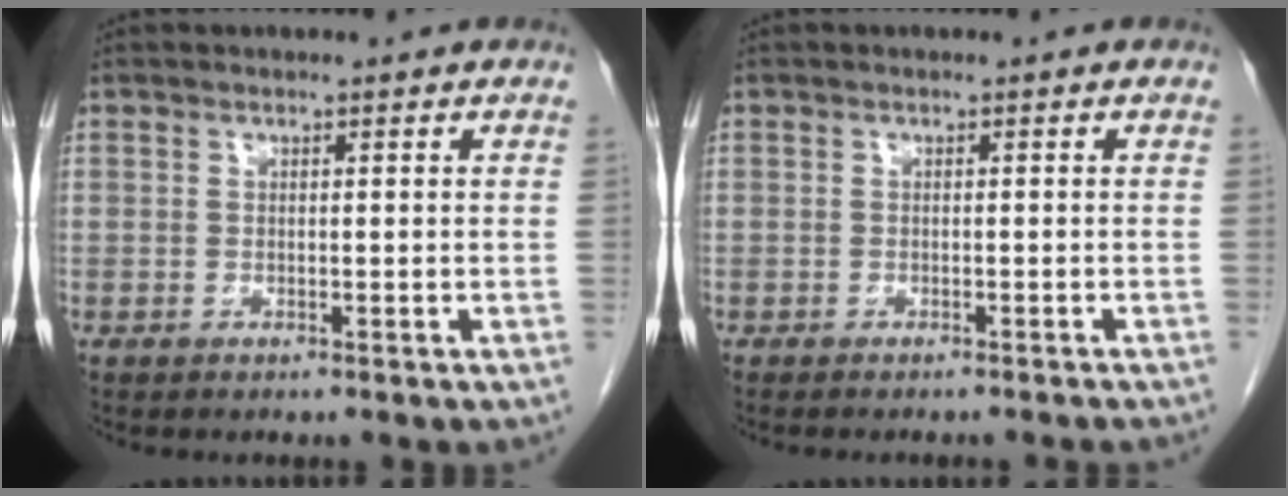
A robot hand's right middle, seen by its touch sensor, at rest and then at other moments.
{"total": 4.8, "force": [-4.5, 0.3, 1.7], "torque": [-0.020, -0.010, -0.054]}